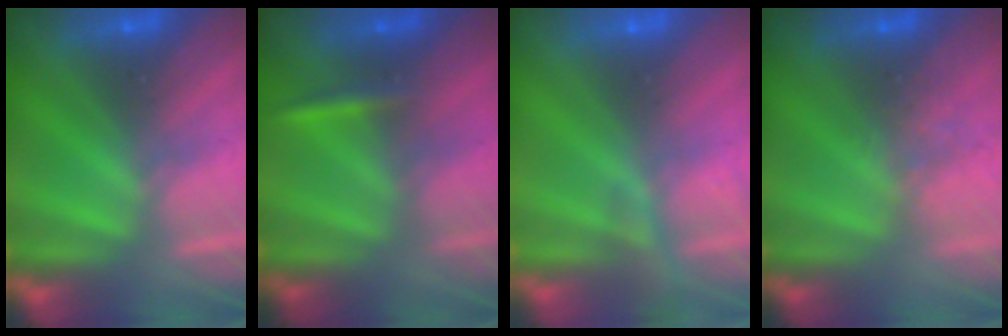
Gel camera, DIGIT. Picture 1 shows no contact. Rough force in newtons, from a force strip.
{"total": 2.3}
{"total": 2.3}
{"total": 2.2}